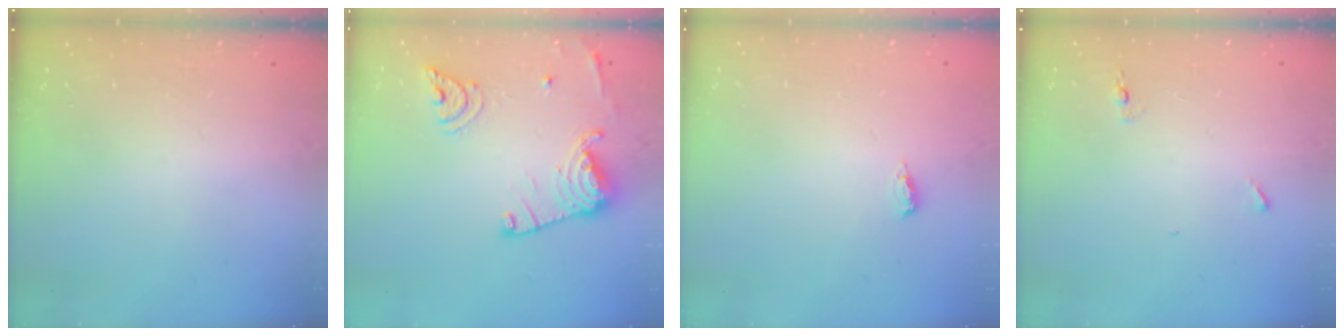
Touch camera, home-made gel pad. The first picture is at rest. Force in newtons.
{"total": 15.7, "press": 15.6, "slide": 1.6}
{"total": 2.7, "press": 2.5, "slide": 1.0}
{"total": 4.7, "press": 4.5, "slide": 1.4}